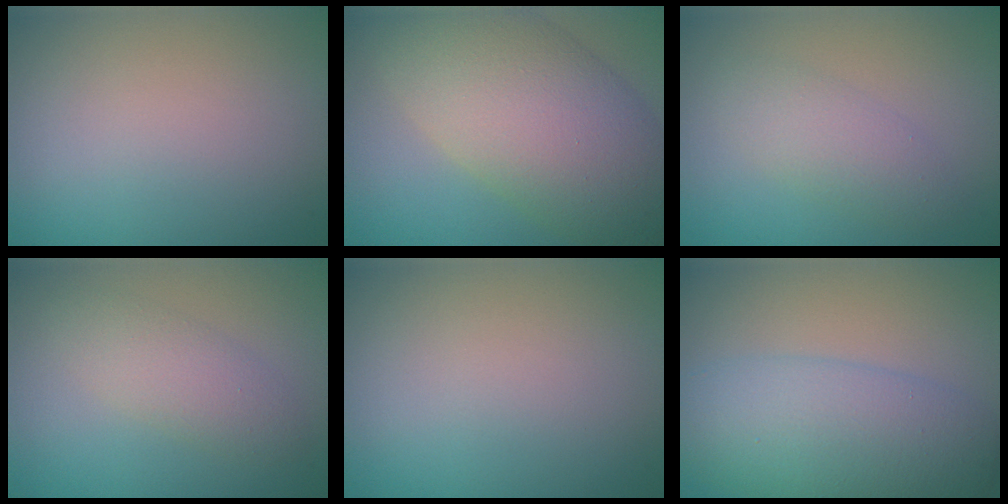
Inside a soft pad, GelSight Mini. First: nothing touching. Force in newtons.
{"total": 11.2, "press": 11.2, "slide": 0.3}
{"total": 2.7, "press": 2.7, "slide": 0.0}
{"total": 2.7, "press": 2.7, "slide": 0.1}
{"total": 0.0}
{"total": 7.2, "press": 7.2, "slide": 0.1}